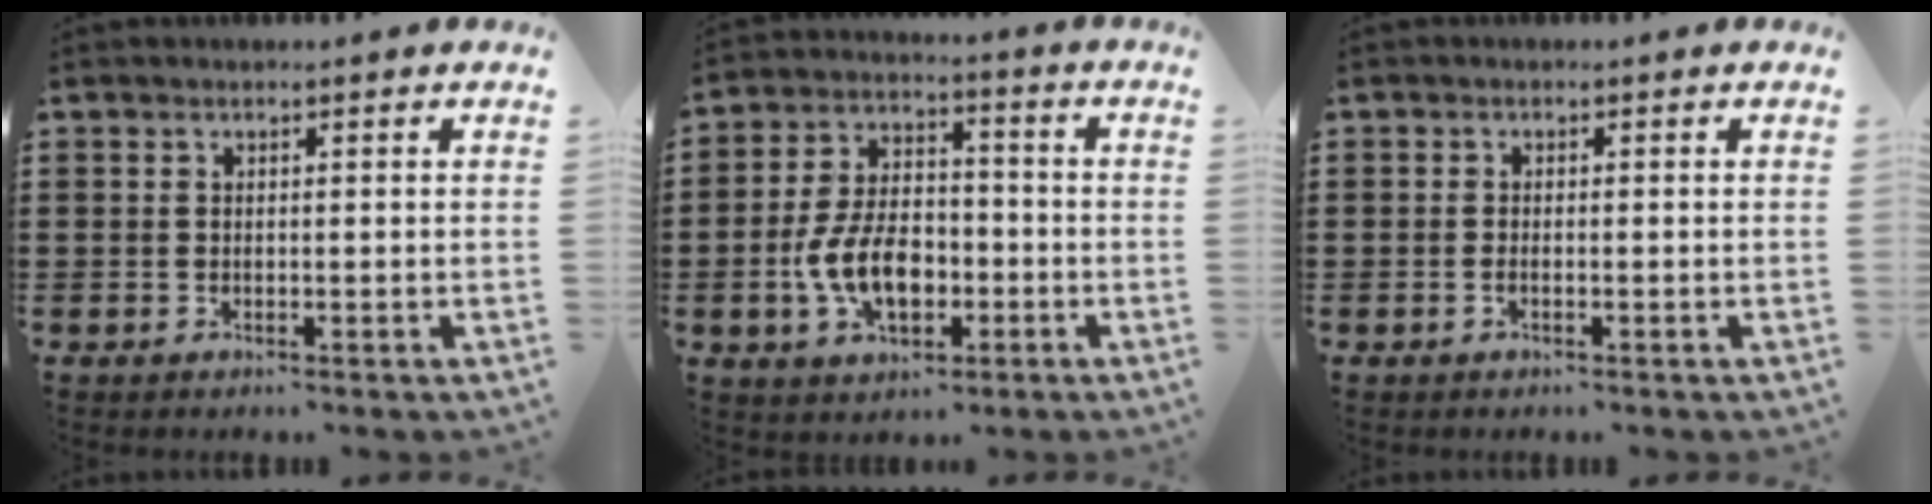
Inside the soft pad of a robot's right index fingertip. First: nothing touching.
{"total": 9.5, "force": [-2.6, 5.6, 7.2], "torque": [-0.157, 0.000, -0.053]}
{"total": 0.7, "force": [-0.4, 0.1, 0.6], "torque": [-0.011, -0.004, -0.007]}